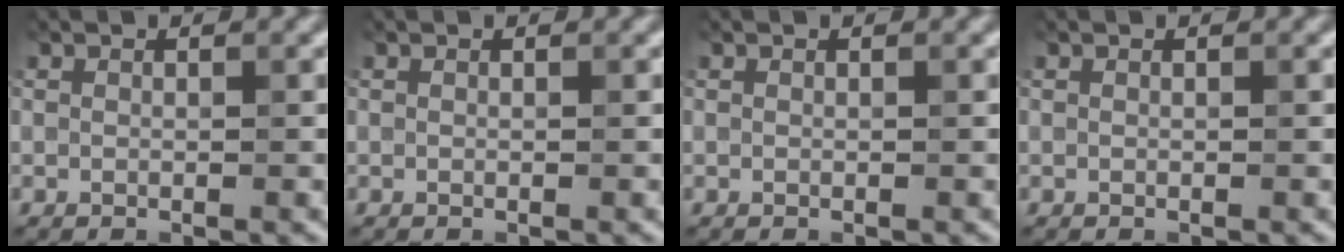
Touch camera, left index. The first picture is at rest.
{"total": 0.0}
{"total": 0.0}
{"total": 0.0}